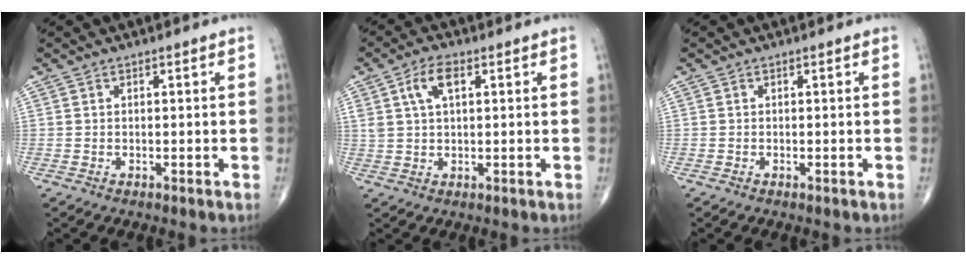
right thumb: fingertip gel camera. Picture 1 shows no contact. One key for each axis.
{"total": 5.6, "fx": 2.1, "fy": 2.7, "fz": 4.4, "tx": -0.087, "ty": 0.004, "tz": 0.043}
{"total": 0.0}